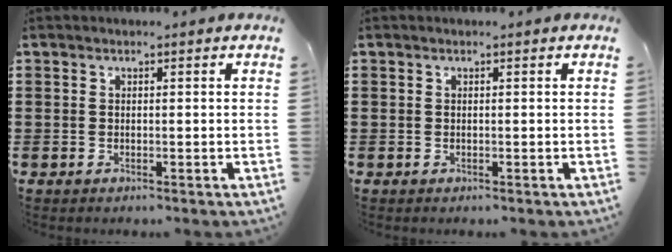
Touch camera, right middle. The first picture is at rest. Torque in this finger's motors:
{"motor_torque": [-0.05, -0.08, 0.00, 0.00]}